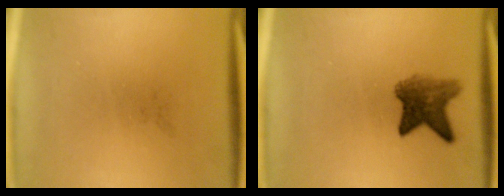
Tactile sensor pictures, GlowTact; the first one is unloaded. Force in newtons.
{"total": 5.6}